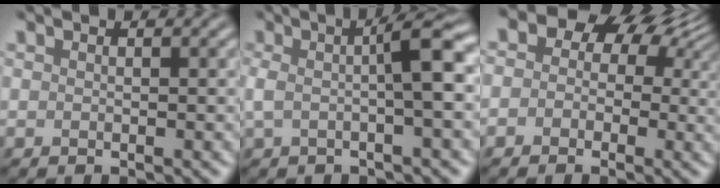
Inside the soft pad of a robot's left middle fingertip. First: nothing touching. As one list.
[{"total": 4.9, "force": [0.3, 0.9, 4.8], "torque": [-0.082, 0.015, -0.002]}, {"total": 9.4, "force": [2.4, 7.4, 5.3], "torque": [-0.060, 0.034, -0.017]}]